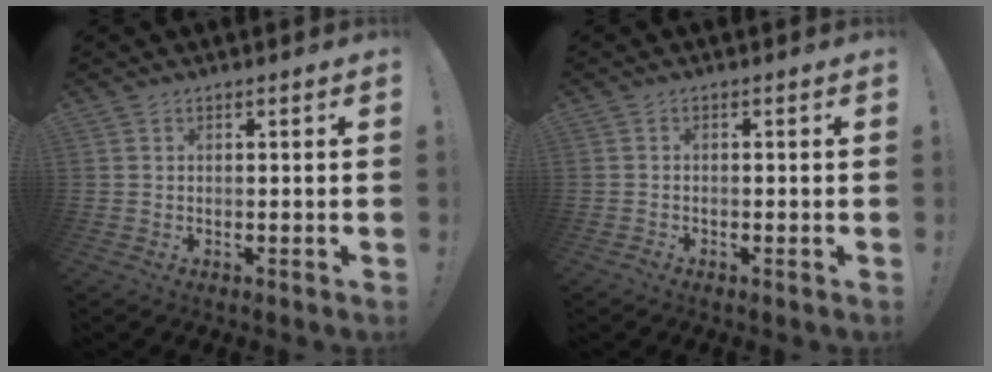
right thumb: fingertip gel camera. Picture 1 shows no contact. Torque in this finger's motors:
{"motor_torque": [0.28, 0.15, -0.13, 0.14, 0.03]}